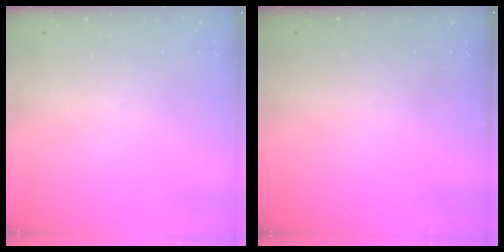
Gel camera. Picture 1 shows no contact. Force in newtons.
{"total": 0.0}